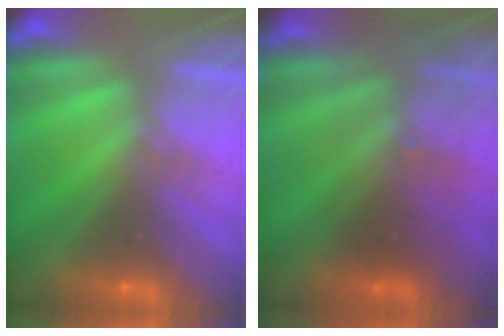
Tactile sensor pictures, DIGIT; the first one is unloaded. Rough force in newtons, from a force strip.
{"total": 2.7}